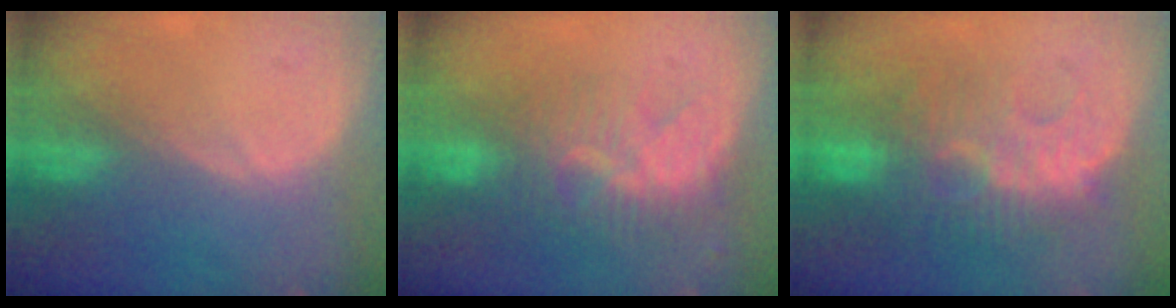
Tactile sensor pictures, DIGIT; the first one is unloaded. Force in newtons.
{"total": 8.5, "press": 7.6, "slide": 3.8}
{"total": 10.0, "press": 9.6, "slide": 2.7}